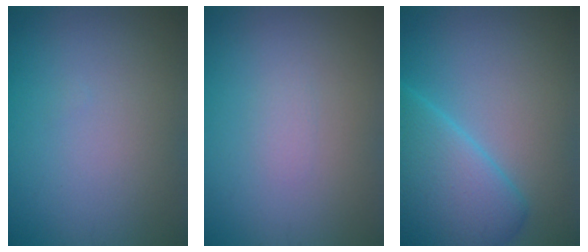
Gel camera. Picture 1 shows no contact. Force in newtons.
{"total": 0.7, "press": 0.7, "slide": 0.1}
{"total": 6.9, "press": 6.9, "slide": 0.2}